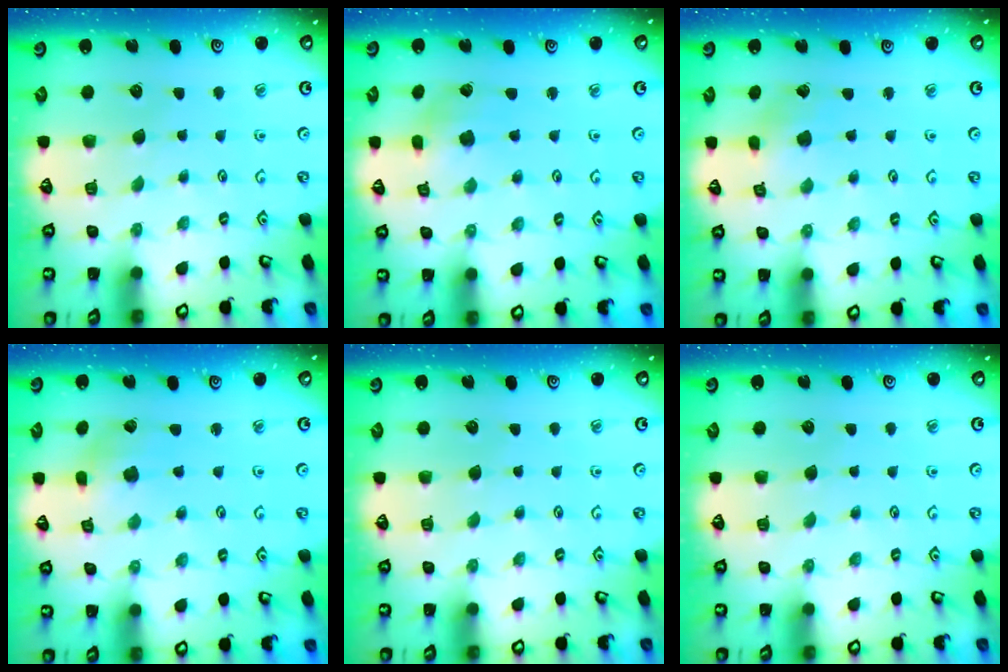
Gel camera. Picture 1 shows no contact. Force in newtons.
{"total": 2.6, "press": 2.6, "slide": 0.5}
{"total": 1.8, "press": 1.8, "slide": 0.1}
{"total": 2.6, "press": 2.6, "slide": 0.5}
{"total": 0.0}
{"total": 0.0}